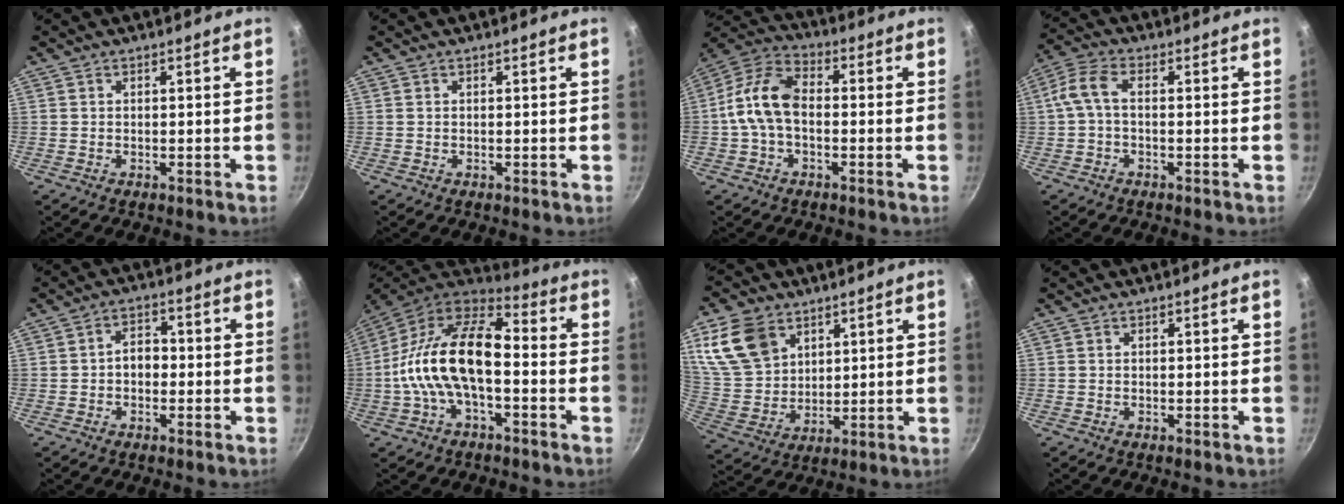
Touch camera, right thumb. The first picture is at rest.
{"total": 0.0}
{"total": 10.8, "force": [-1.0, 6.6, 8.5], "torque": [-0.157, 0.040, -0.038]}
{"total": 5.4, "force": [-0.3, 2.6, 4.6], "torque": [-0.116, 0.021, -0.020]}
{"total": 3.9, "force": [-0.7, 2.9, 2.6], "torque": [-0.017, 0.015, -0.016]}
{"total": 18.5, "force": [-2.6, 9.3, 15.7], "torque": [-0.280, 0.048, -0.063]}
{"total": 14.4, "force": [7.0, 10.2, 7.2], "torque": [-0.125, -0.020, 0.151]}
{"total": 0.0}